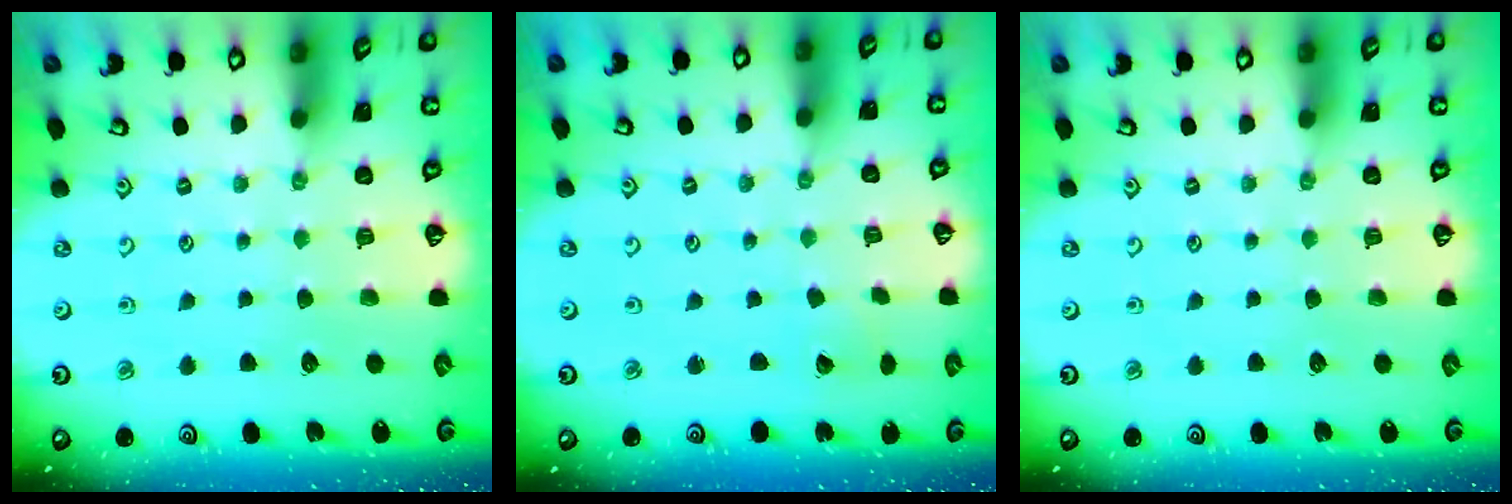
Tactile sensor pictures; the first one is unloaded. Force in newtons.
{"total": 1.4, "press": 1.4, "slide": 0.2}
{"total": 0.0}